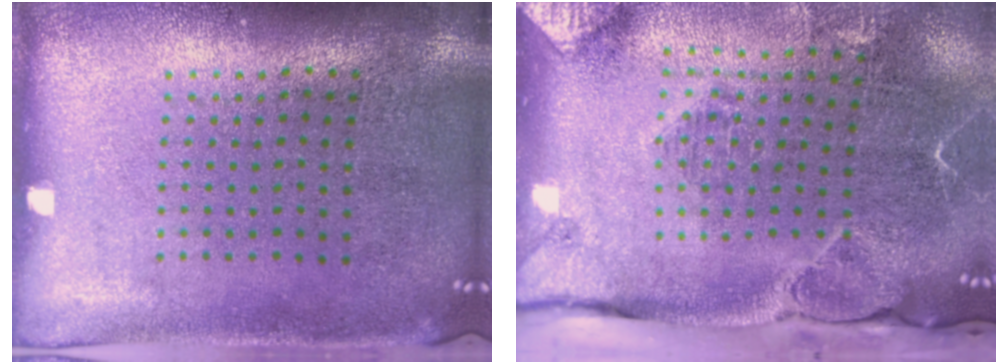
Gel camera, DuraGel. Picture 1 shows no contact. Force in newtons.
{"total": 2.7, "press": 2.2, "slide": 1.6}